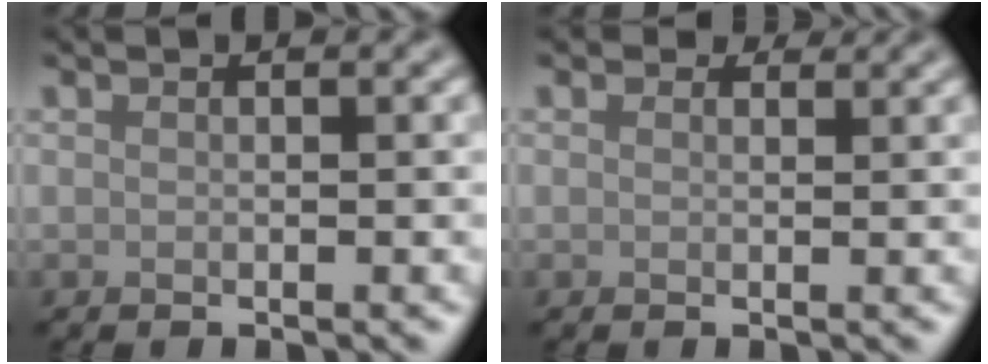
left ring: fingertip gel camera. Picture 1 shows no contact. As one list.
[{"total": 1.2, "force": [1.0, 0.7, 0.4], "torque": [-0.007, -0.005, 0.007]}]